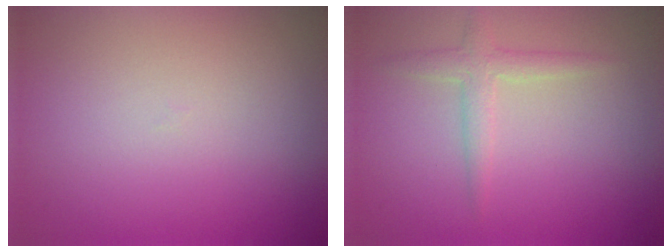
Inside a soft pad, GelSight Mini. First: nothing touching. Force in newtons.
{"total": 1.9, "press": 1.9, "slide": 0.1}